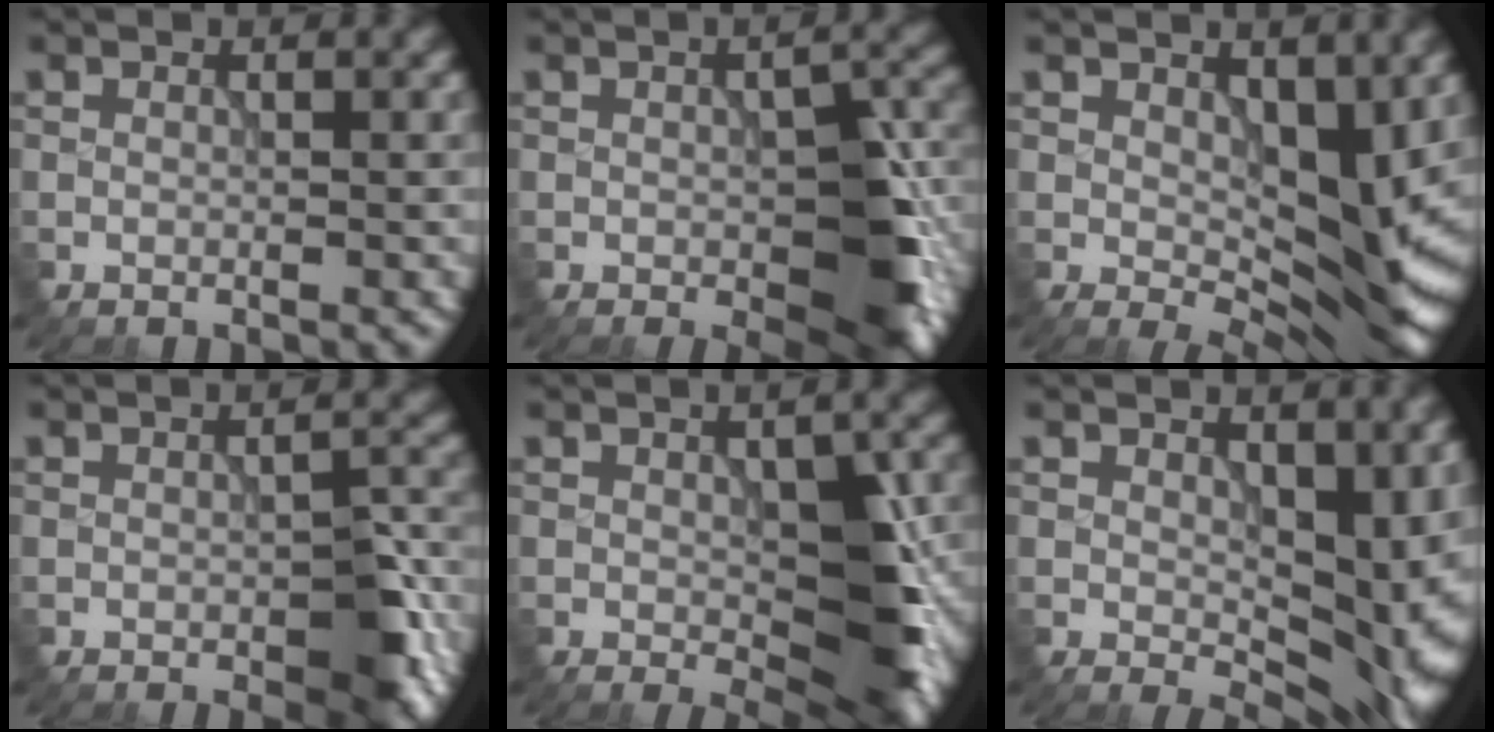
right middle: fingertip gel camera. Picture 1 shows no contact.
{"total": 8.8, "force": [-2.3, 4.5, 7.2], "torque": [-0.108, -0.016, -0.030]}
{"total": 9.6, "force": [2.0, 4.9, 8.0], "torque": [-0.114, -0.017, 0.033]}
{"total": 5.3, "force": [-2.1, 2.6, 4.1], "torque": [-0.055, -0.007, -0.027]}
{"total": 8.3, "force": [-1.4, 4.2, 7.0], "torque": [-0.107, -0.014, -0.011]}
{"total": 10.9, "force": [1.6, 6.8, 8.3], "torque": [-0.100, -0.030, 0.048]}